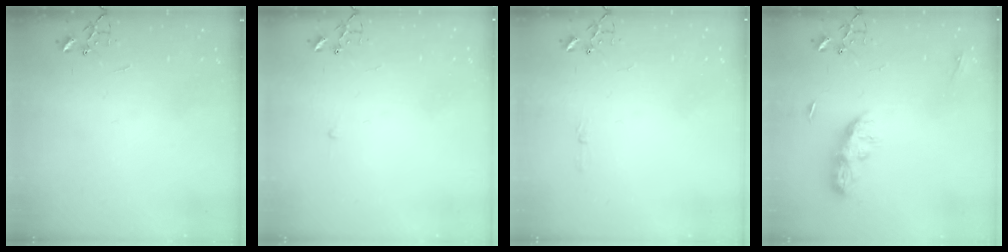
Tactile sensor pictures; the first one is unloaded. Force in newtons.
{"total": 2.3, "press": 2.3, "slide": 0.3}
{"total": 3.3, "press": 3.2, "slide": 0.4}
{"total": 8.7, "press": 8.7, "slide": 0.4}